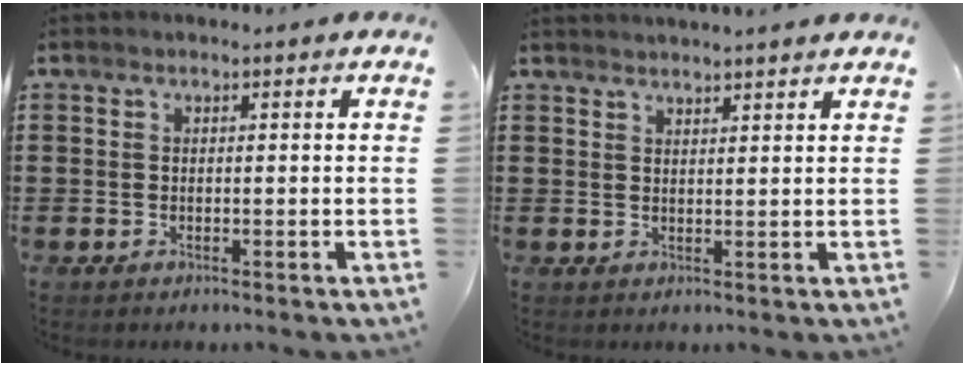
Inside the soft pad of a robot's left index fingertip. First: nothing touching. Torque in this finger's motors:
{"motor_torque": [1.06, -1.08, 0.17, -0.01]}